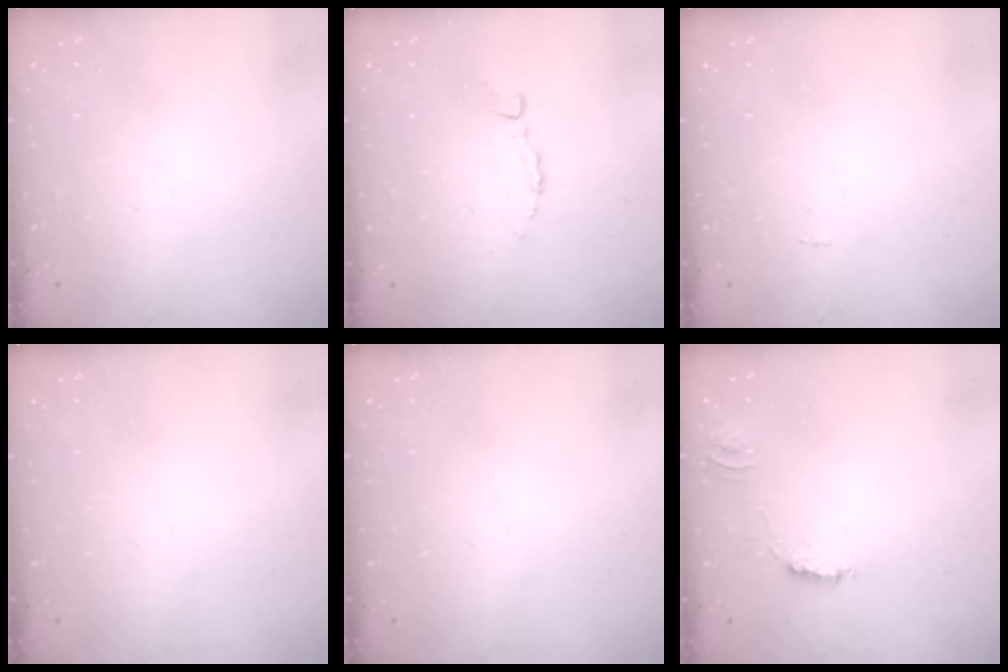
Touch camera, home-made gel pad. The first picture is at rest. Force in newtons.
{"total": 2.2, "press": 2.2, "slide": 0.2}
{"total": 0.7, "press": 0.7, "slide": 0.0}
{"total": 0.0}
{"total": 0.0}
{"total": 3.4, "press": 3.4, "slide": 0.2}